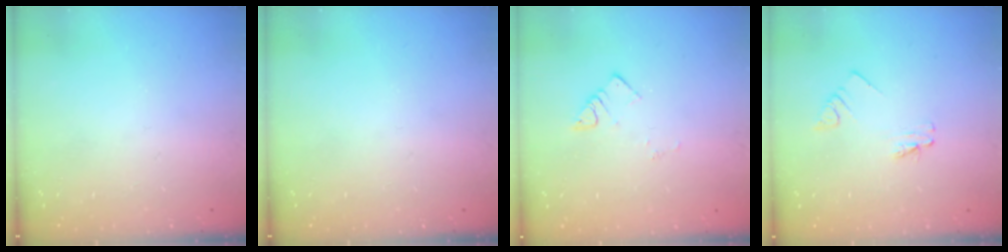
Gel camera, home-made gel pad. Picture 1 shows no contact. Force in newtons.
{"total": 0.0}
{"total": 3.3, "press": 3.3, "slide": 0.4}
{"total": 1.8, "press": 1.8, "slide": 0.1}